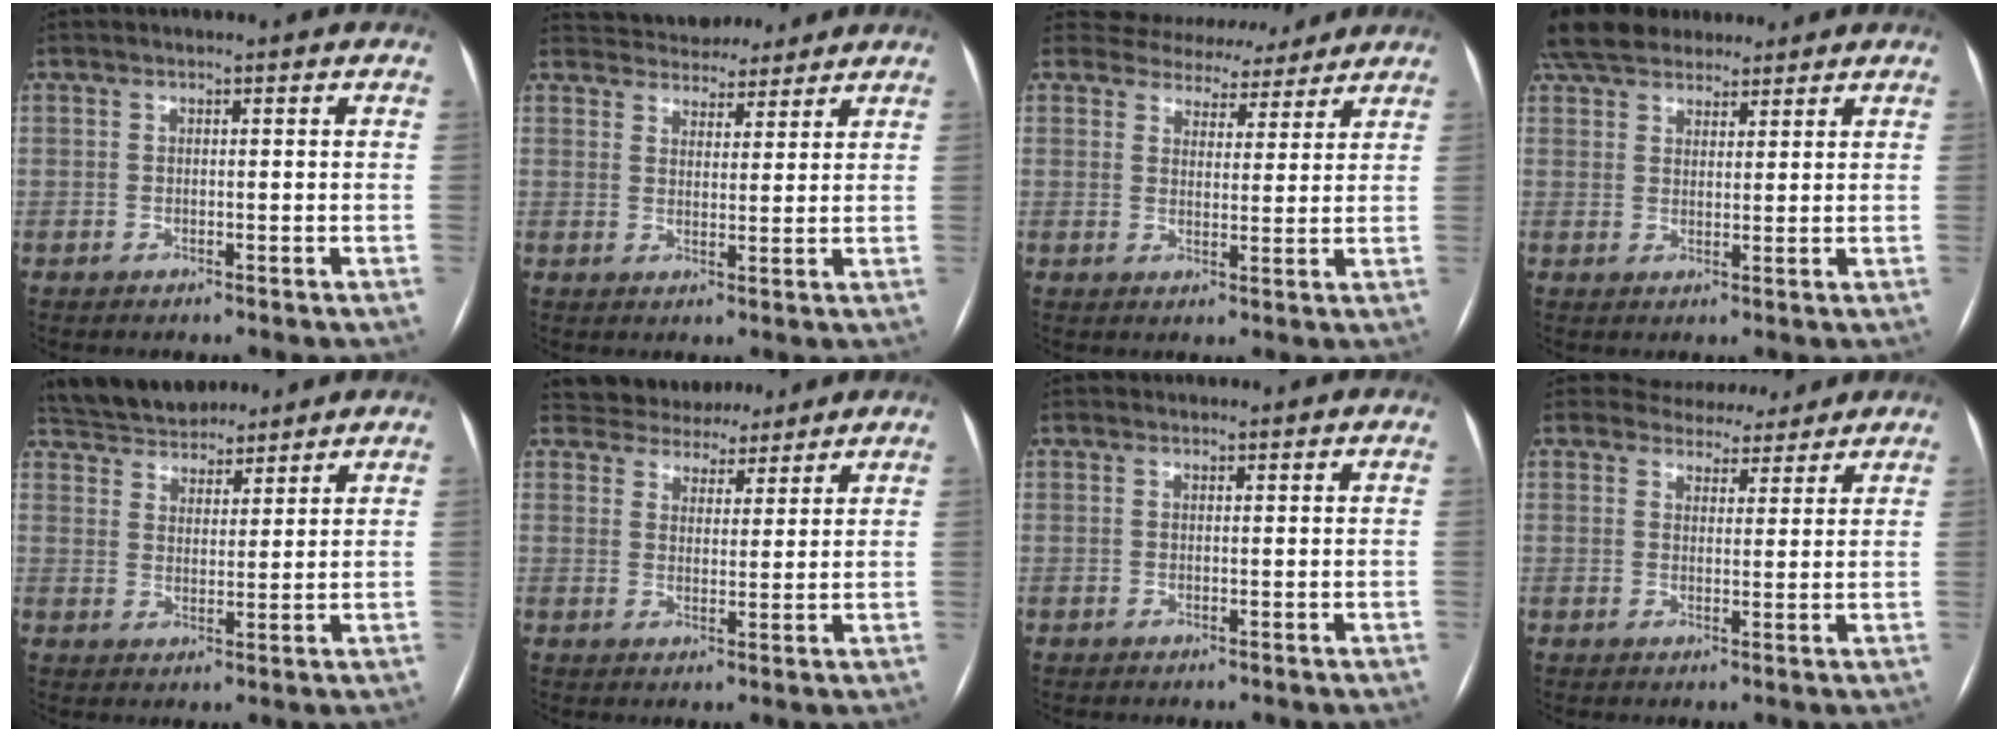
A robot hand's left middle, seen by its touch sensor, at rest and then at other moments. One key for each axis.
{"total": 9.8, "fx": 8.9, "fy": 3.7, "fz": 1.6, "tx": -0.018, "ty": 0.016, "tz": 0.127}
{"total": 9.4, "fx": 8.5, "fy": 3.9, "fz": 0.6, "tx": 0.002, "ty": 0.012, "tz": 0.108}
{"total": 13.3, "fx": 10.8, "fy": 5.9, "fz": 5.0, "tx": -0.100, "ty": 0.050, "tz": 0.183}
{"total": 11.1, "fx": 9.9, "fy": 4.1, "fz": 2.8, "tx": -0.051, "ty": 0.025, "tz": 0.169}
{"total": 7.6, "fx": 6.9, "fy": 3.2, "fz": 0.5, "tx": -0.005, "ty": 0.014, "tz": 0.098}
{"total": 0.6, "fx": 0.5, "fy": 0.4, "fz": 0.0, "tx": 0.002, "ty": 0.004, "tz": 0.007}
{"total": 7.1, "fx": 6.5, "fy": 2.9, "fz": 0.4, "tx": 0.004, "ty": 0.008, "tz": 0.081}